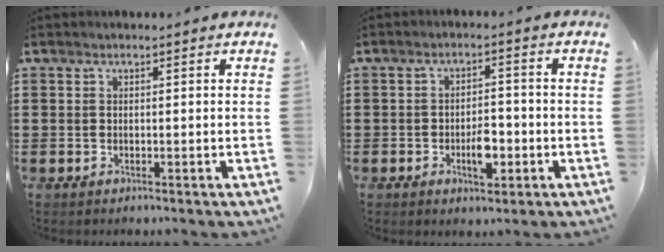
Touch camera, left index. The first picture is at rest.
{"total": 4.7, "force": [-1.6, 2.2, 3.9], "torque": [-0.059, 0.004, -0.029]}